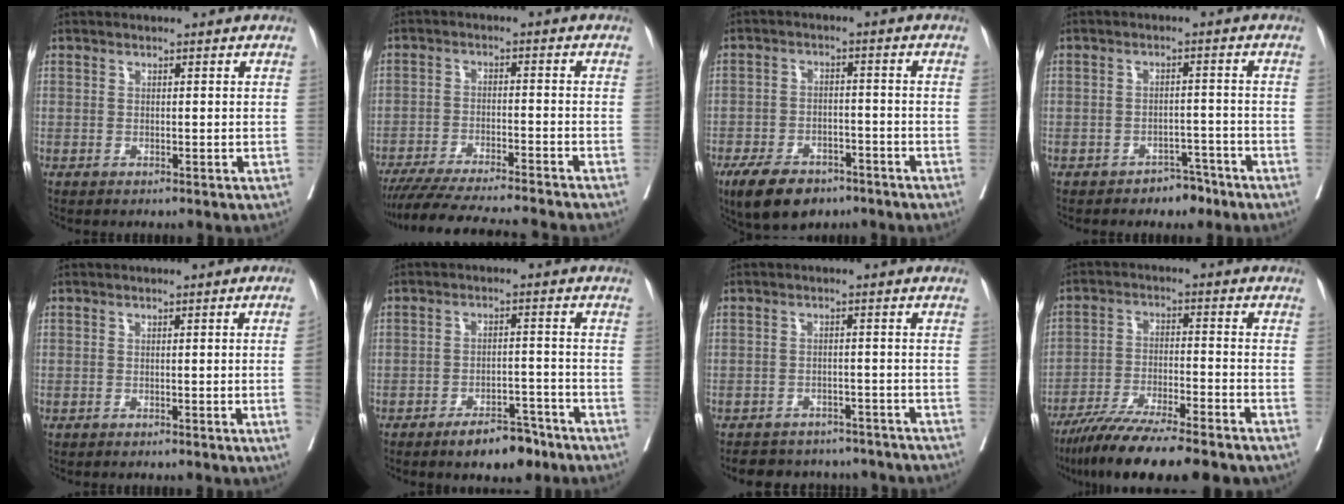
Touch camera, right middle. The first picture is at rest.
{"total": 15.8, "force": [-14.2, -0.2, 6.8], "torque": [-0.107, -0.030, -0.215]}
{"total": 9.3, "force": [-6.6, 4.3, 4.9], "torque": [-0.083, -0.005, -0.107]}
{"total": 3.0, "force": [-2.4, 1.6, 0.9], "torque": [-0.008, 0.008, -0.030]}
{"total": 2.7, "force": [-0.4, -1.3, 2.4], "torque": [-0.033, -0.001, -0.006]}
{"total": 6.1, "force": [-4.5, 1.9, 3.5], "torque": [-0.048, 0.004, -0.067]}
{"total": 12.7, "force": [-11.3, 4.7, 3.4], "torque": [-0.057, 0.012, -0.127]}
{"total": 13.8, "force": [-11.1, 0.7, 8.1], "torque": [-0.134, -0.036, -0.183]}